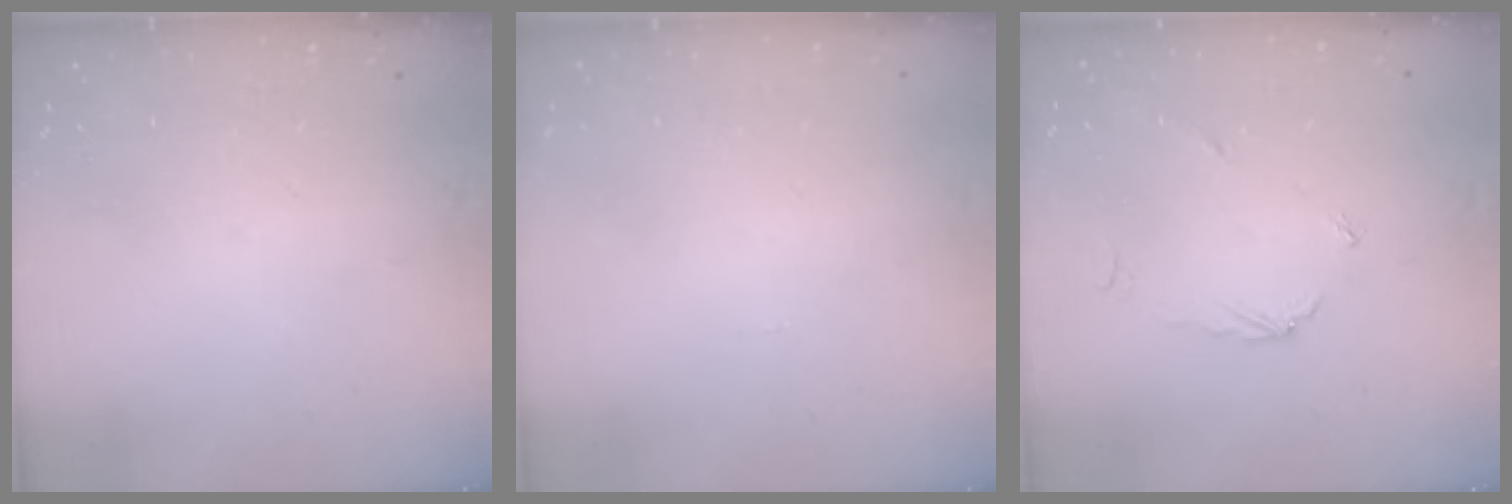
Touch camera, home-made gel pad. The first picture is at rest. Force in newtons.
{"total": 0.5, "press": 0.5, "slide": 0.2}
{"total": 3.6, "press": 3.5, "slide": 0.4}